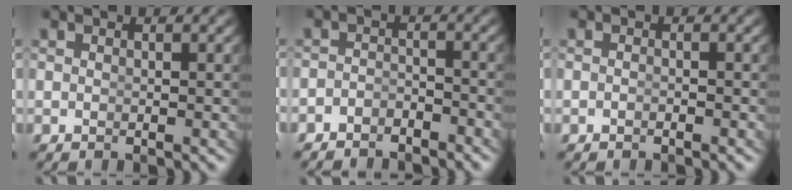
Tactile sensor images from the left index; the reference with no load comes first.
{"total": 3.3, "force": [-3.2, 1.0, -0.1], "torque": [0.003, -0.019, -0.049]}
{"total": 0.7, "force": [-0.6, -0.3, 0.1], "torque": [-0.004, -0.003, -0.011]}